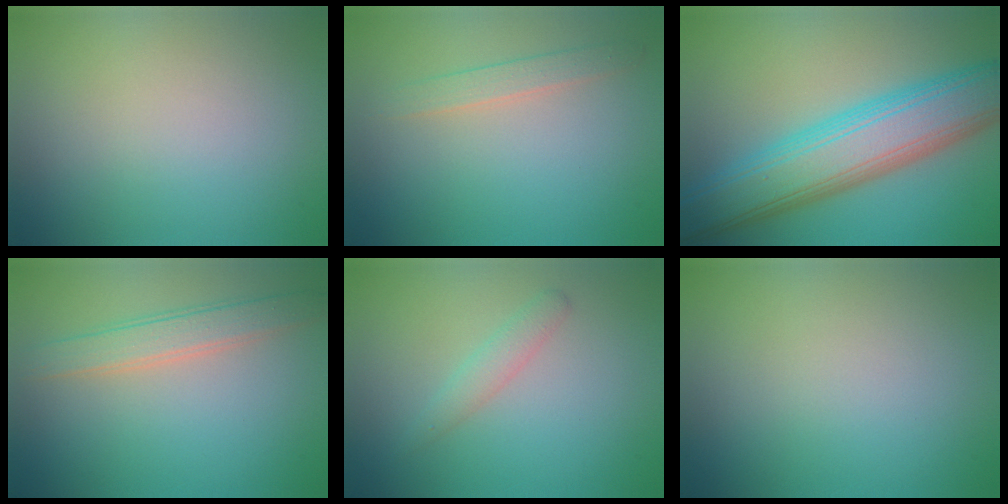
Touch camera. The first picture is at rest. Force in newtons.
{"total": 1.6, "press": 1.6, "slide": 0.0}
{"total": 10.2, "press": 10.2, "slide": 0.4}
{"total": 2.9, "press": 2.9, "slide": 0.2}
{"total": 1.6, "press": 1.6, "slide": 0.1}
{"total": 0.0}